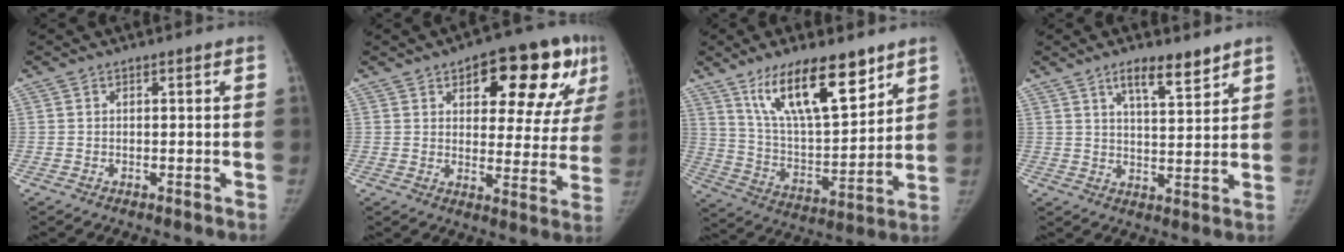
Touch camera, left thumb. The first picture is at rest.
{"total": 19.1, "force": [9.1, 8.3, 14.6], "torque": [-0.147, -0.015, 0.122]}
{"total": 18.6, "force": [11.6, 6.4, 13.0], "torque": [-0.186, -0.059, 0.217]}
{"total": 7.4, "force": [5.3, 2.1, 4.7], "torque": [-0.061, -0.038, 0.088]}